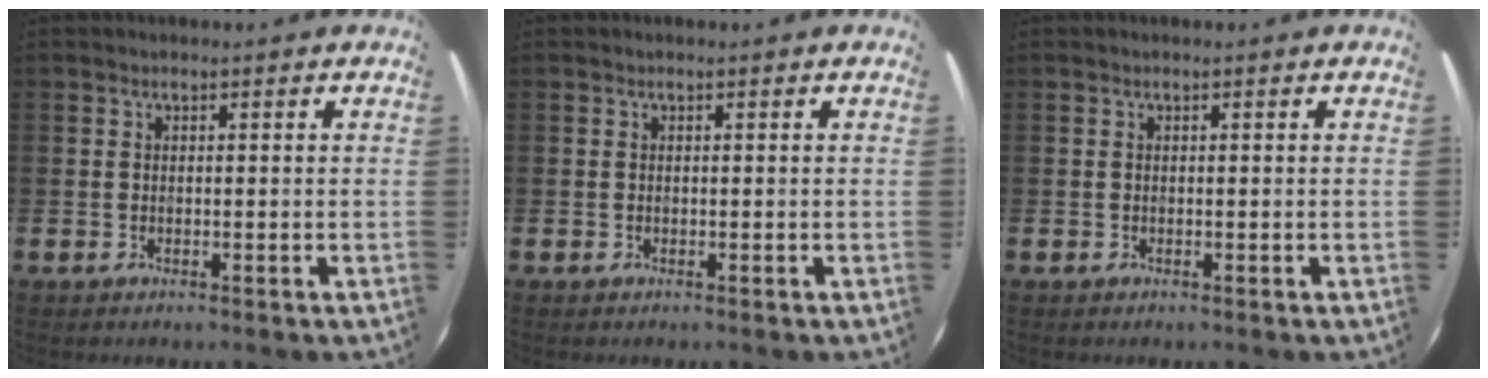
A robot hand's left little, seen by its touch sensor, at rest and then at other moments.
{"total": 0.0}
{"total": 0.0}